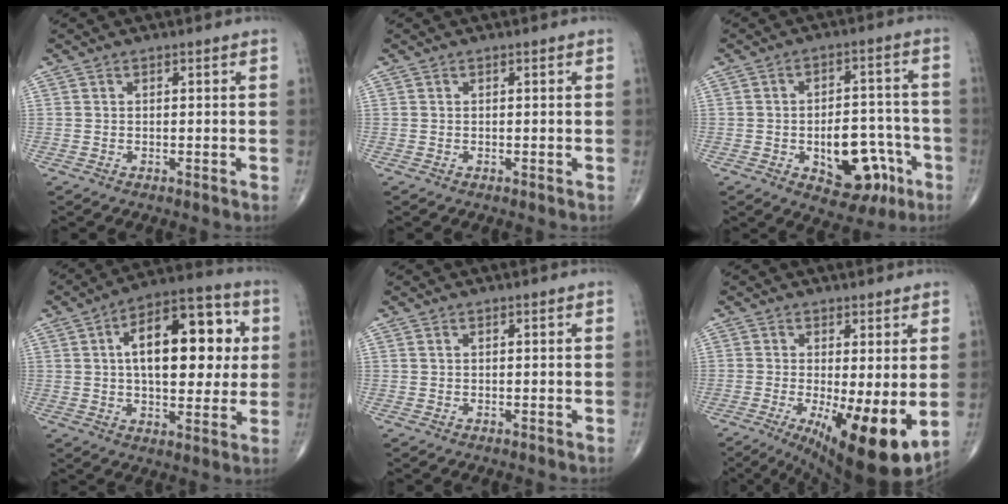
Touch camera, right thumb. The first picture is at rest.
{"total": 0.0}
{"total": 13.4, "force": [-4.8, 7.8, 9.8], "torque": [-0.100, 0.040, -0.056]}
{"total": 19.9, "force": [3.6, 10.1, 16.8], "torque": [-0.215, 0.014, 0.047]}
{"total": 0.0}
{"total": 14.4, "force": [-2.9, 4.3, 13.4], "torque": [-0.194, -0.028, -0.029]}